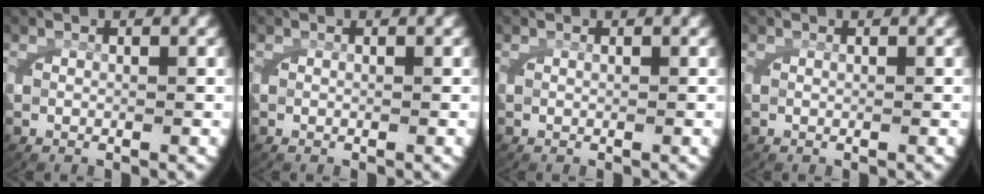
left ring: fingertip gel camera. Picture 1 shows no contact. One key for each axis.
{"total": 0.0}
{"total": 0.0}
{"total": 0.0}